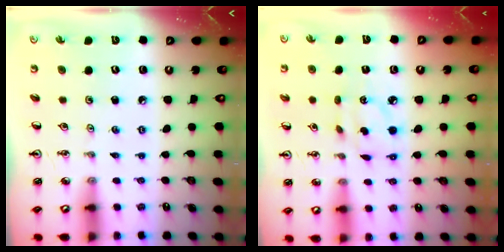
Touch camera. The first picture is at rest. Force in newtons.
{"total": 6.0, "press": 6.0, "slide": 0.1}